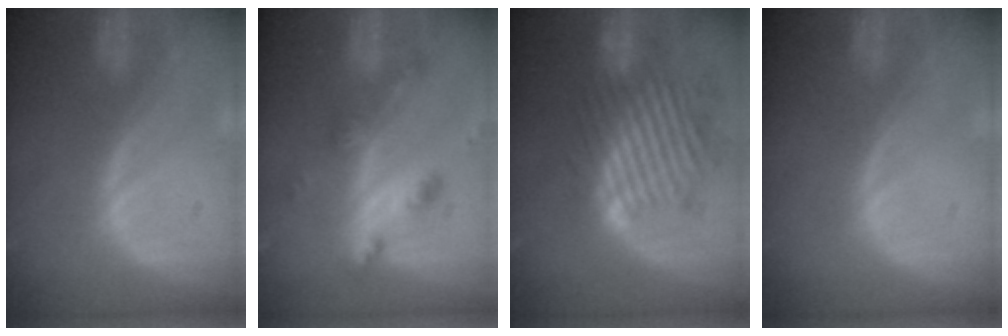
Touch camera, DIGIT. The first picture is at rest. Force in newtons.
{"total": 6.0, "press": 5.2, "slide": 3.0}
{"total": 11.0, "press": 10.2, "slide": 4.1}
{"total": 0.0}